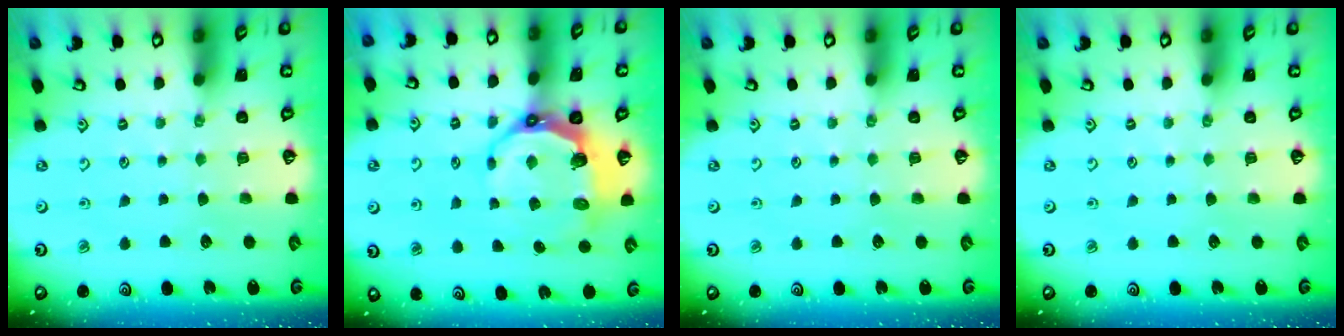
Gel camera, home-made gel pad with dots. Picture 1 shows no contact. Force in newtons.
{"total": 9.5, "press": 8.3, "slide": 4.5}
{"total": 0.0}
{"total": 0.0}